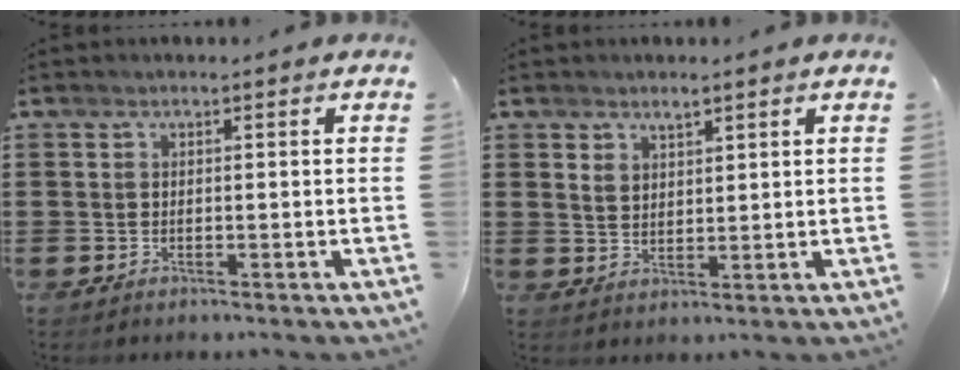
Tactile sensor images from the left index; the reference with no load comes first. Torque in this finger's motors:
{"motor_torque": [0.40, -0.43, 0.28, 0.03]}